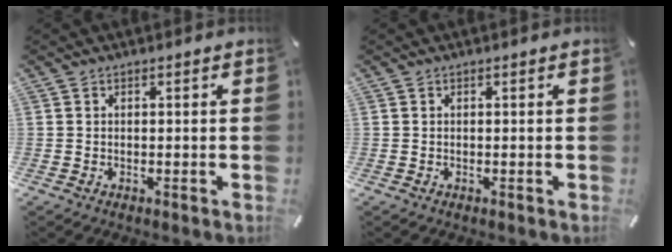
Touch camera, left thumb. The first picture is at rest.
{"total": 0.0}